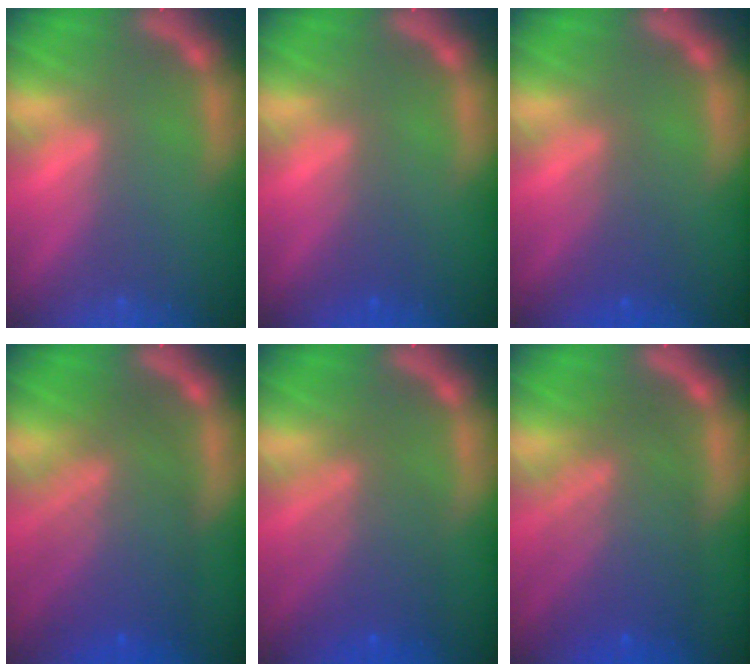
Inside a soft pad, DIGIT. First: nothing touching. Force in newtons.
{"total": 1.5}
{"total": 2.5}
{"total": 8.5}
{"total": 5.5}
{"total": 8.1}